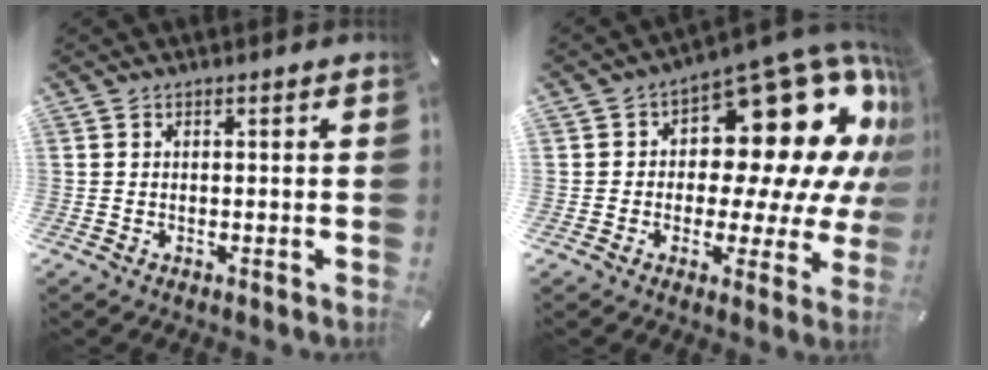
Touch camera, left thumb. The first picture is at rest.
{"total": 22.2, "force": [8.5, 12.6, 16.1], "torque": [-0.213, -0.074, 0.145]}